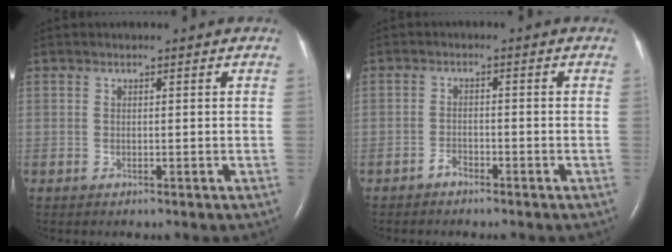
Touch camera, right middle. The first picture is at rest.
{"total": 1.6, "force": [-1.4, 0.6, 0.5], "torque": [-0.011, 0.001, -0.024]}